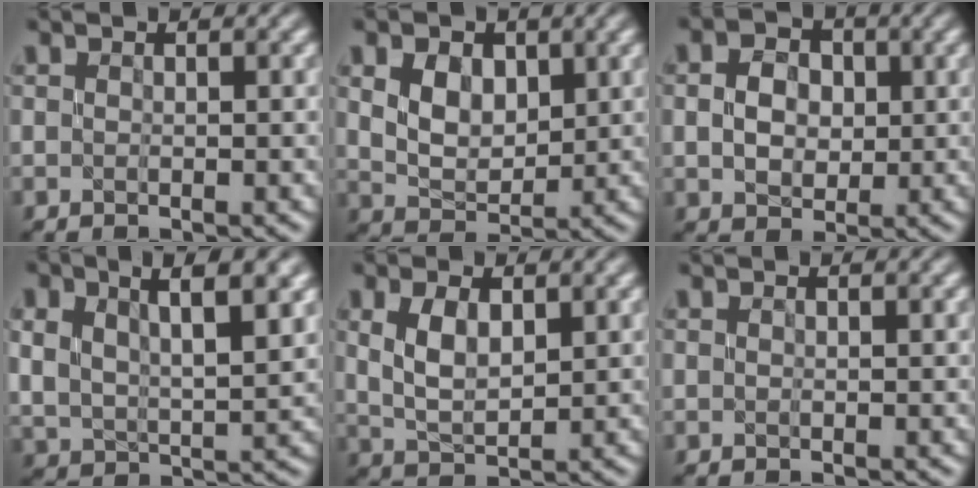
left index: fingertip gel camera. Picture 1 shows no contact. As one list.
[{"total": 3.9, "force": [1.2, 2.7, 2.5], "torque": [-0.055, -0.004, 0.024]}, {"total": 3.7, "force": [0.2, 2.9, 2.3], "torque": [-0.047, 0.002, 0.001]}, {"total": 7.3, "force": [3.4, 3.1, 5.7], "torque": [-0.101, 0.003, 0.059]}, {"total": 3.8, "force": [1.1, 2.1, 3.0], "torque": [-0.072, 0.001, 0.028]}, {"total": 0.0}]